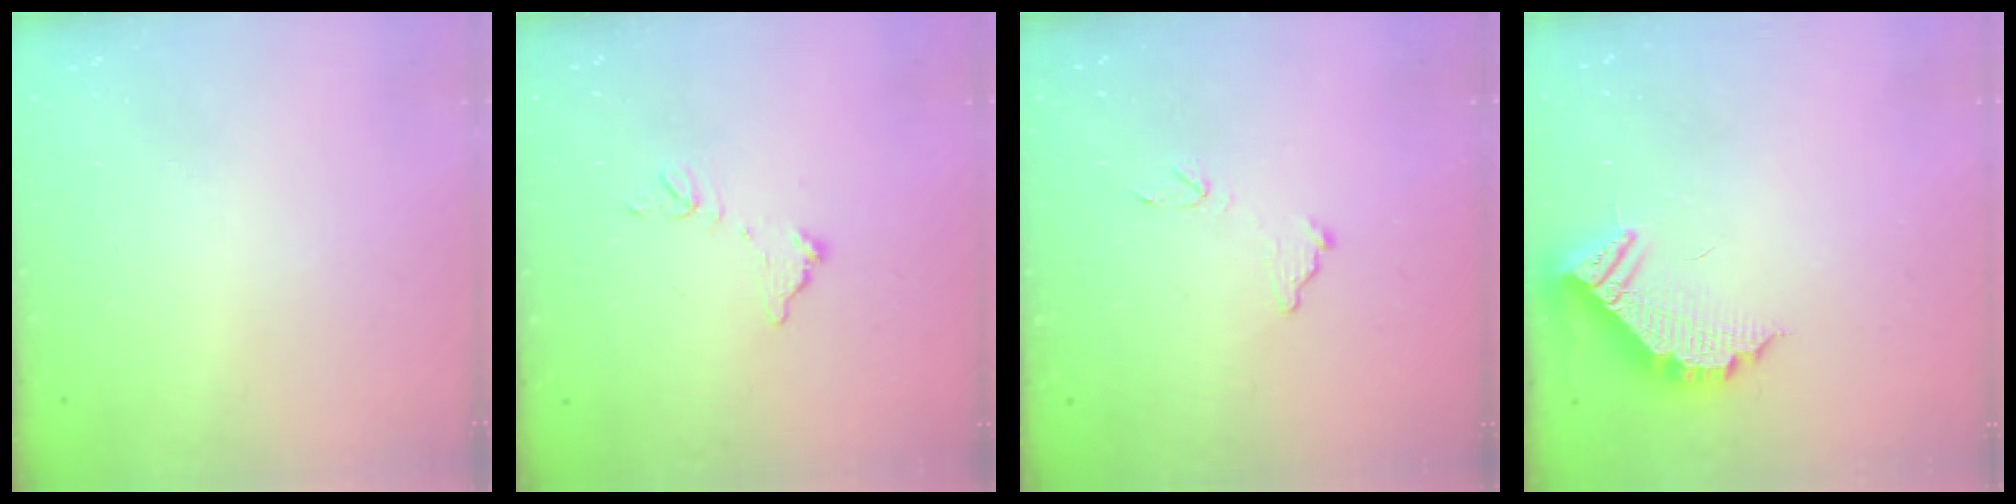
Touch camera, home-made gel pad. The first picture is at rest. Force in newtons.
{"total": 7.0, "press": 7.0, "slide": 0.5}
{"total": 7.9, "press": 7.9, "slide": 0.4}
{"total": 9.9, "press": 9.9, "slide": 0.4}